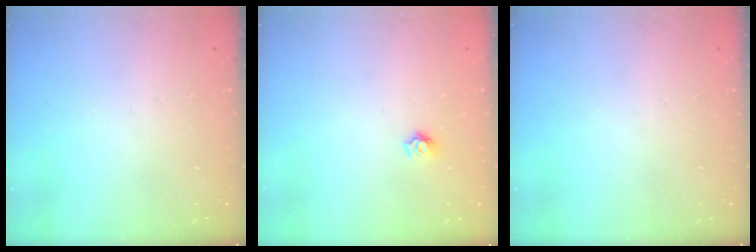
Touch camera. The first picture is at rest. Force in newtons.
{"total": 5.5, "press": 5.5, "slide": 0.5}
{"total": 0.0}